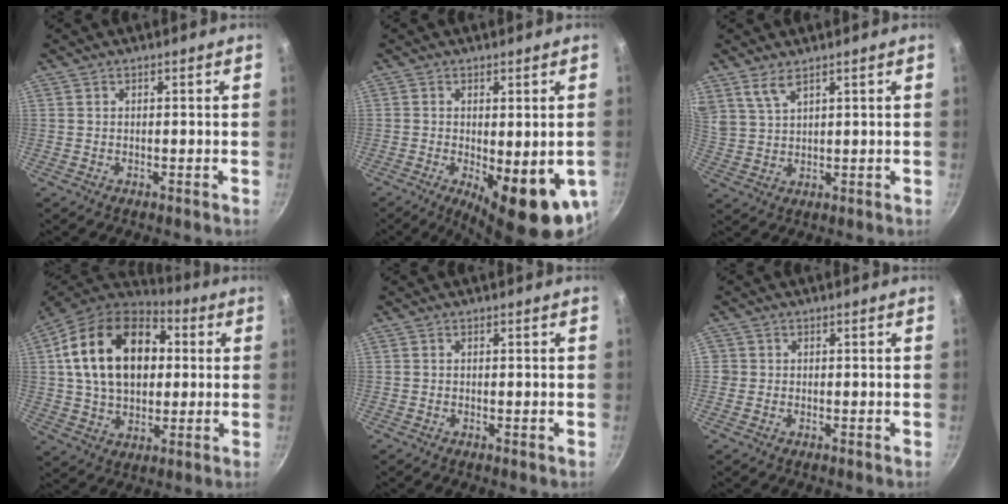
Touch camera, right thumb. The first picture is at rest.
{"total": 13.5, "force": [-3.2, 4.7, 12.2], "torque": [-0.143, -0.017, -0.030]}
{"total": 4.4, "force": [3.2, 1.5, 2.6], "torque": [-0.052, -0.015, 0.072]}
{"total": 22.4, "force": [4.3, 15.2, 15.9], "torque": [-0.244, 0.020, 0.062]}
{"total": 0.0}
{"total": 1.2, "force": [-0.1, 1.2, 0.2], "torque": [0.003, 0.004, -0.004]}